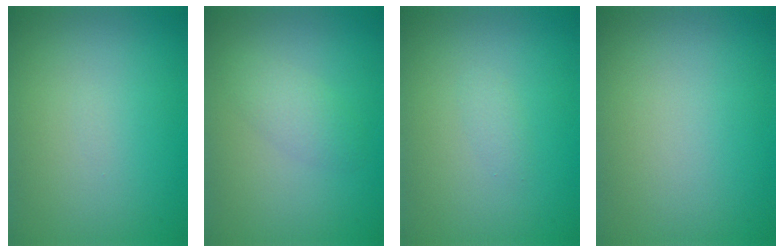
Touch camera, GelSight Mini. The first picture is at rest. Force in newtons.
{"total": 1.8, "press": 1.8, "slide": 0.0}
{"total": 0.8, "press": 0.8, "slide": 0.1}
{"total": 0.0}